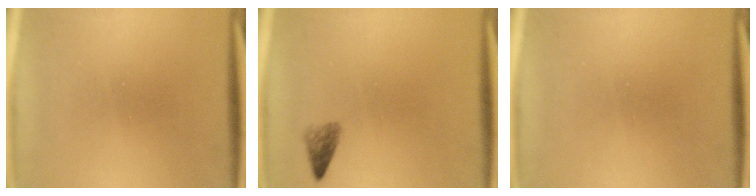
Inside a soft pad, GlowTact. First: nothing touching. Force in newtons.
{"total": 1.7}
{"total": 0.0}